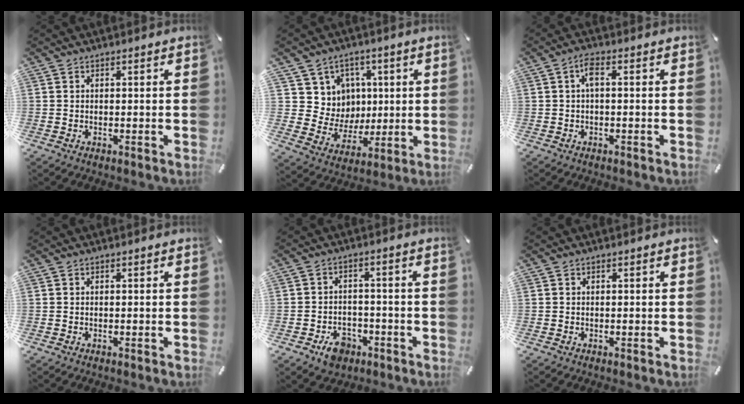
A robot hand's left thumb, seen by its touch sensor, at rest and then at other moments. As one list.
[{"total": 9.9, "force": [2.9, 9.4, -0.3], "torque": [0.004, -0.043, 0.063]}, {"total": 3.2, "force": [0.1, 1.2, 3.0], "torque": [-0.060, 0.011, -0.001]}, {"total": 0.0}, {"total": 6.6, "force": [-3.7, 4.6, 3.0], "torque": [-0.053, 0.016, -0.069]}, {"total": 0.0}]